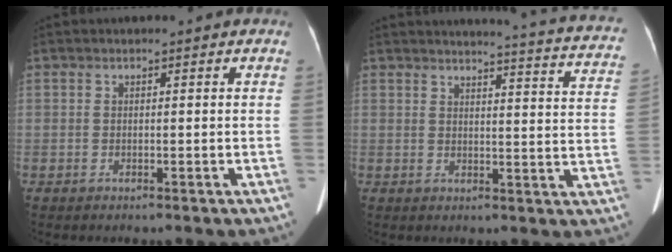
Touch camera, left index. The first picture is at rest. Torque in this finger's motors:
{"motor_torque": [-0.13, -1.23, 0.00, 0.05]}